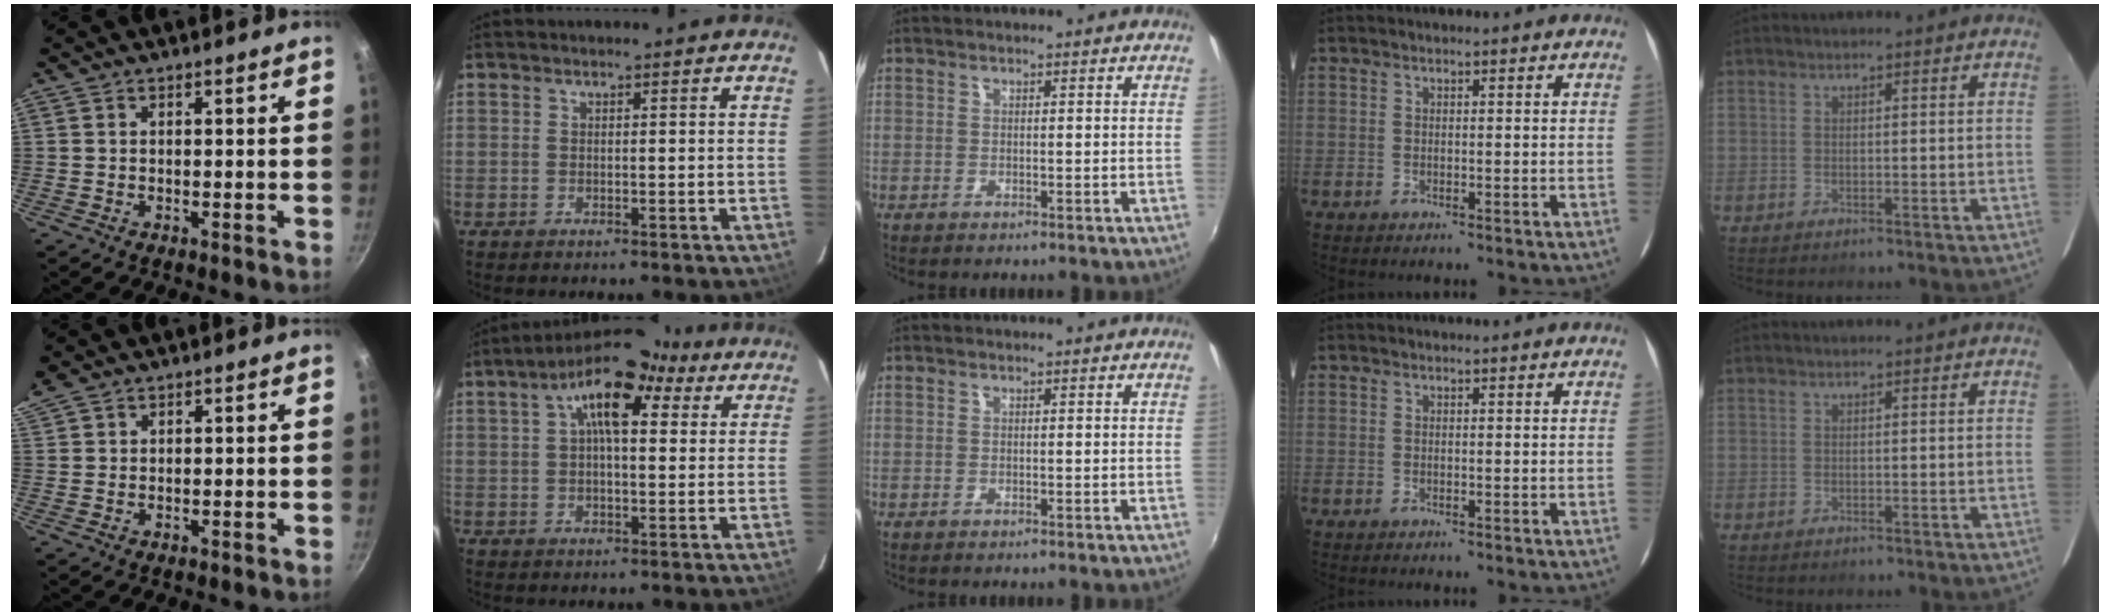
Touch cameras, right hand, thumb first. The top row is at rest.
{"thumb": {"total": 4.5, "force": [3.5, 2.2, 1.8], "torque": [-0.041, 0.016, 0.074]}, "index": {"total": 13.3, "force": [5.7, 5.7, 10.6], "torque": [-0.176, 0.034, 0.083]}}